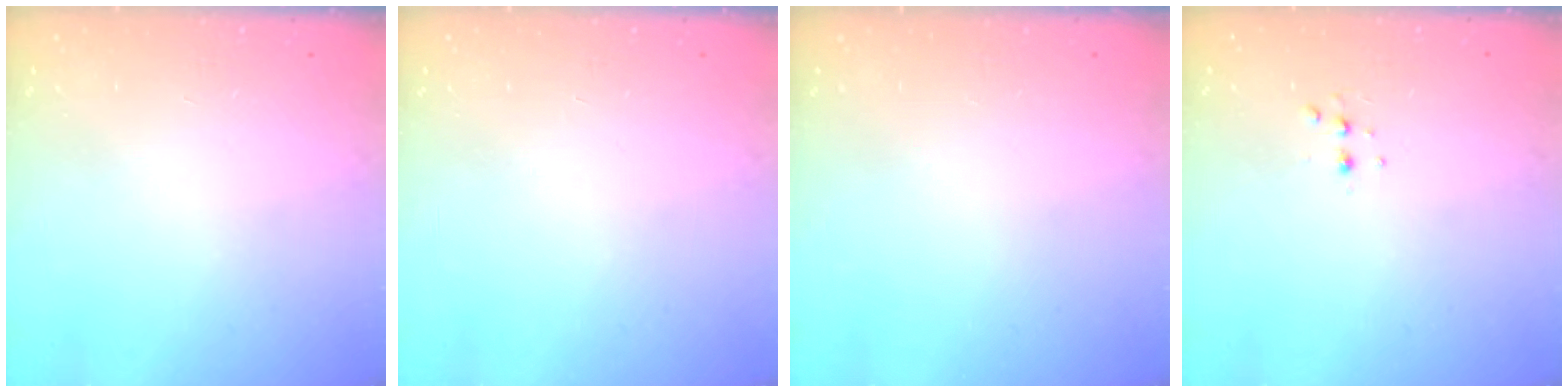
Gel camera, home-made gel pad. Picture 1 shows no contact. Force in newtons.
{"total": 0.0}
{"total": 0.0}
{"total": 2.3, "press": 2.2, "slide": 0.6}